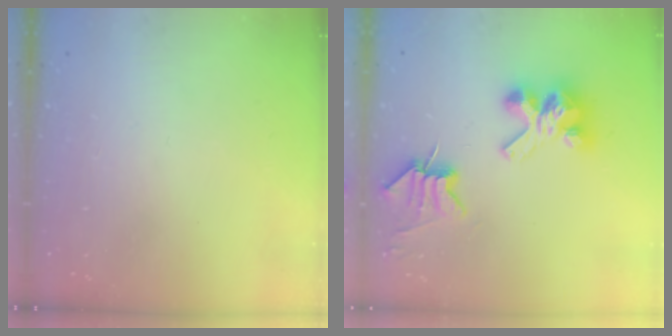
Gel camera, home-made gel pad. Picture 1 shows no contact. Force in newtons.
{"total": 9.8, "press": 9.8, "slide": 1.0}